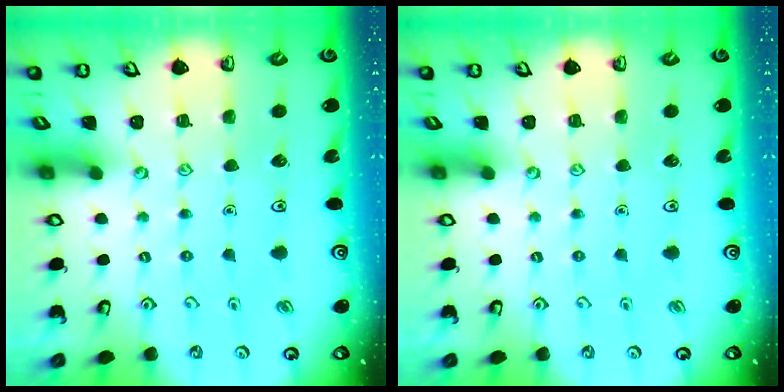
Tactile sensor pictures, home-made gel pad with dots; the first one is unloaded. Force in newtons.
{"total": 0.0}